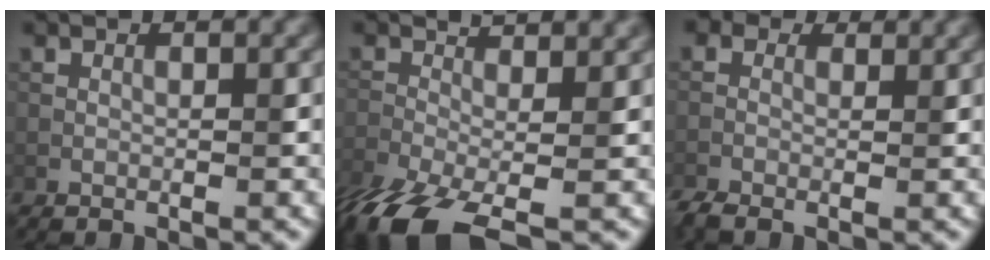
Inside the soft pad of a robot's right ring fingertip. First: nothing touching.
{"total": 10.5, "force": [-4.9, 3.7, 8.5], "torque": [-0.168, -0.021, -0.087]}
{"total": 3.5, "force": [-0.6, 2.6, 2.3], "torque": [-0.046, 0.000, -0.008]}